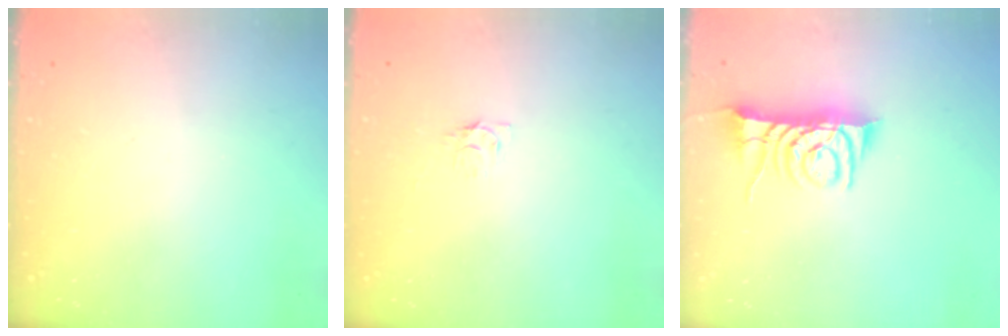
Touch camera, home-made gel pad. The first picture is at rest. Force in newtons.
{"total": 3.7, "press": 3.6, "slide": 0.4}
{"total": 9.1, "press": 9.1, "slide": 0.5}